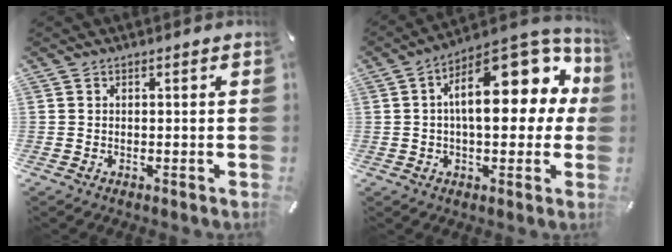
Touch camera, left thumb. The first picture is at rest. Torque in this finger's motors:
{"motor_torque": [2.00, 3.01, 1.98, -0.17, 0.42]}